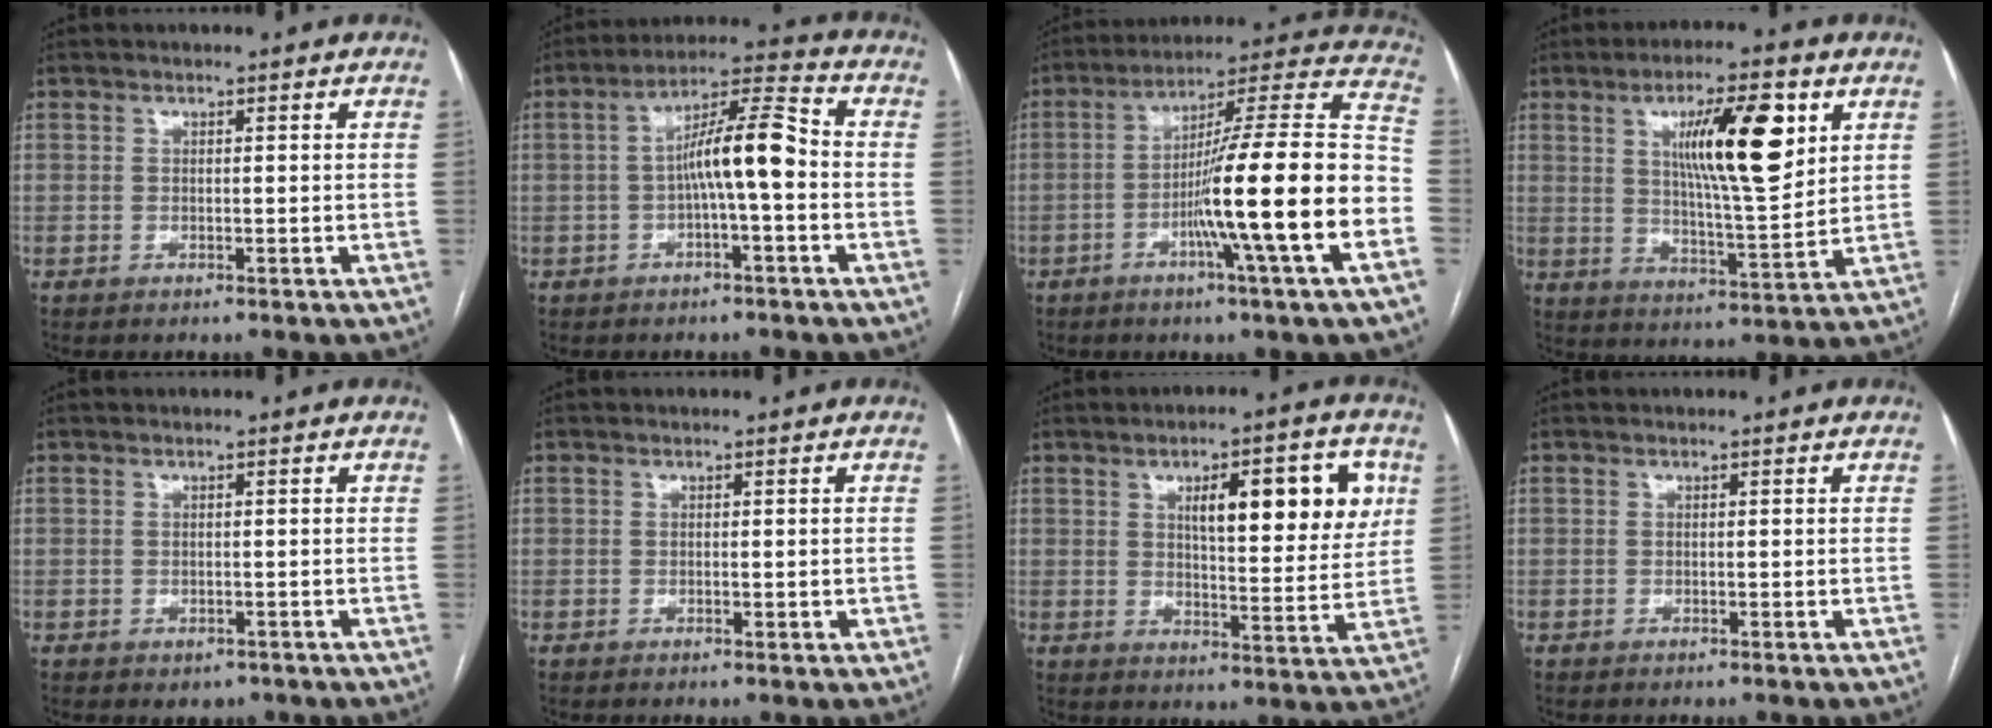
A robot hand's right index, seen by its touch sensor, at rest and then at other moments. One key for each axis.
{"total": 9.2, "fx": -1.1, "fy": 1.0, "fz": 9.1, "tx": -0.159, "ty": 0.028, "tz": -0.023}
{"total": 20.8, "fx": -6.2, "fy": -1.2, "fz": 19.8, "tx": -0.273, "ty": 0.005, "tz": -0.106}
{"total": 13.7, "fx": 5.1, "fy": 2.2, "fz": 12.5, "tx": -0.209, "ty": 0.000, "tz": 0.087}
{"total": 1.7, "fx": -0.9, "fy": 1.4, "fz": 0.6, "tx": -0.006, "ty": 0.001, "tz": -0.002}
{"total": 0.8, "fx": 0.0, "fy": 0.6, "fz": 0.6, "tx": -0.009, "ty": -0.001, "tz": 0.004}
{"total": 13.2, "fx": 4.7, "fy": 3.6, "fz": 11.8, "tx": -0.161, "ty": 0.011, "tz": 0.068}
{"total": 0.0}